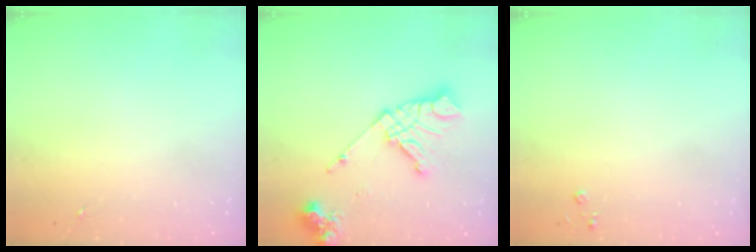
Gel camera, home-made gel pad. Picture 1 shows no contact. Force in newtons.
{"total": 16.8, "press": 16.7, "slide": 2.2}
{"total": 2.2, "press": 2.2, "slide": 0.3}